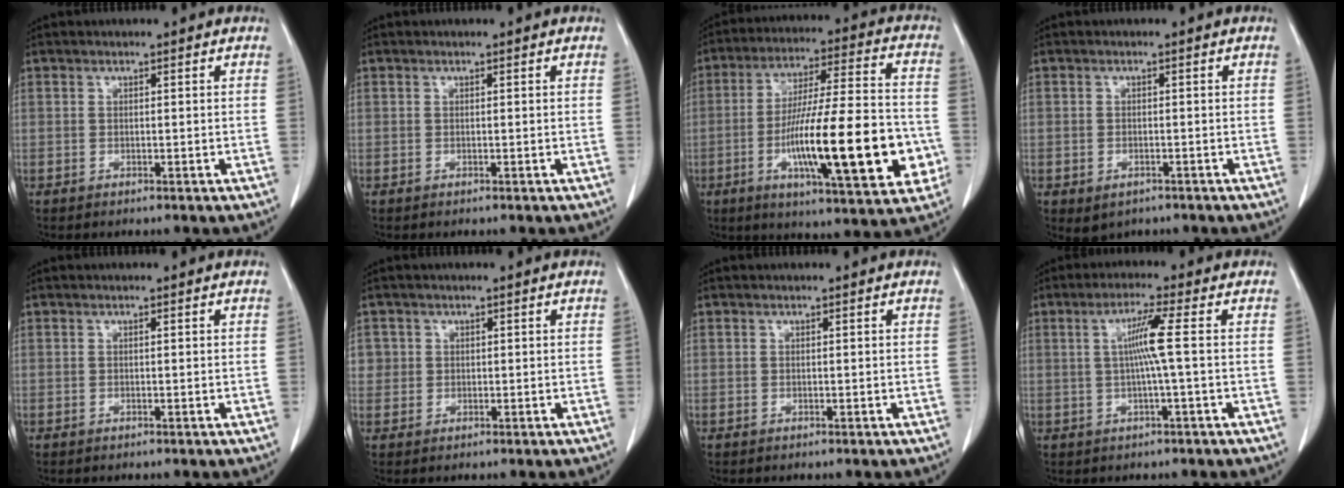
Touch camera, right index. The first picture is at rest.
{"total": 0.0}
{"total": 22.4, "force": [-5.6, 3.4, 21.4], "torque": [-0.328, -0.004, -0.083]}
{"total": 2.8, "force": [-1.5, 2.0, 1.3], "torque": [-0.016, -0.001, -0.010]}
{"total": 0.0}
{"total": 2.1, "force": [0.5, 2.0, 0.0], "torque": [0.018, 0.002, 0.004]}
{"total": 0.0}
{"total": 5.2, "force": [0.4, -1.0, 5.1], "torque": [-0.097, 0.006, 0.010]}